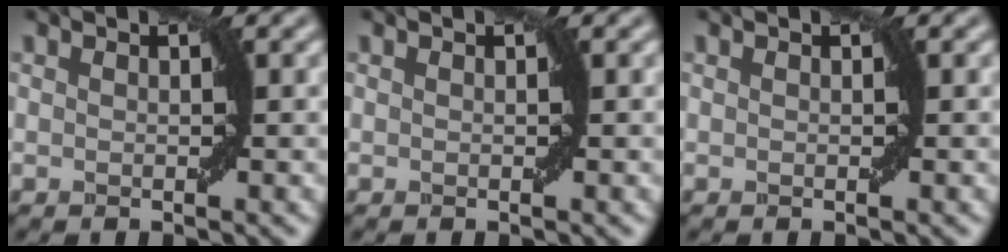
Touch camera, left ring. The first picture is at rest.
{"total": 0.0}
{"total": 0.0}